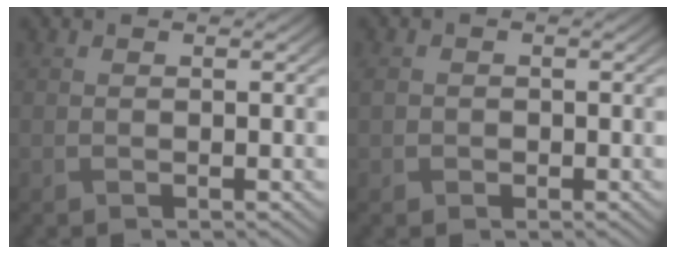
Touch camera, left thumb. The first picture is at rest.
{"total": 1.8, "force": [-0.2, 1.6, 0.7], "torque": [-0.020, -0.004, -0.008]}